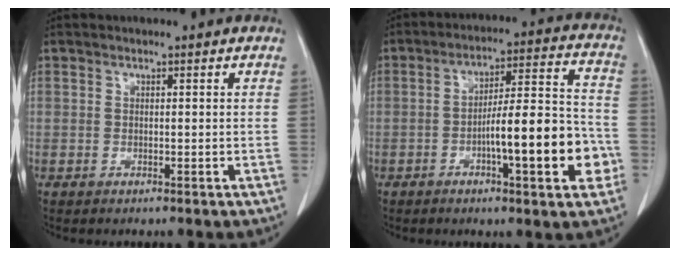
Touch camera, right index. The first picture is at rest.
{"total": 14.1, "force": [-4.2, 2.2, 13.2], "torque": [-0.195, 0.020, -0.061]}